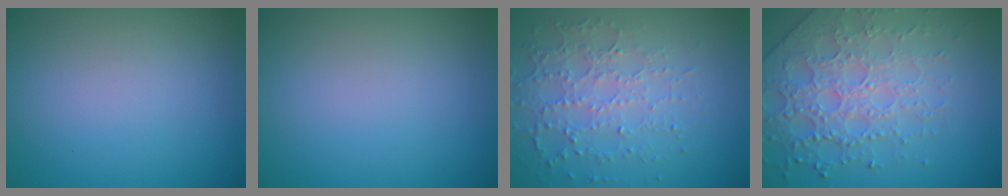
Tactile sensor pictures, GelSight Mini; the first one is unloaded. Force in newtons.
{"total": 0.0}
{"total": 4.1, "press": 3.4, "slide": 2.3}
{"total": 5.7, "press": 5.0, "slide": 2.8}